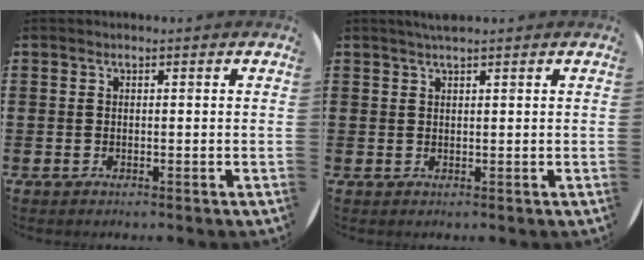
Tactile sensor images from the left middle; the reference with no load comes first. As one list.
[{"total": 1.5, "force": [1.3, 0.0, 0.7], "torque": [-0.013, 0.002, 0.024]}]